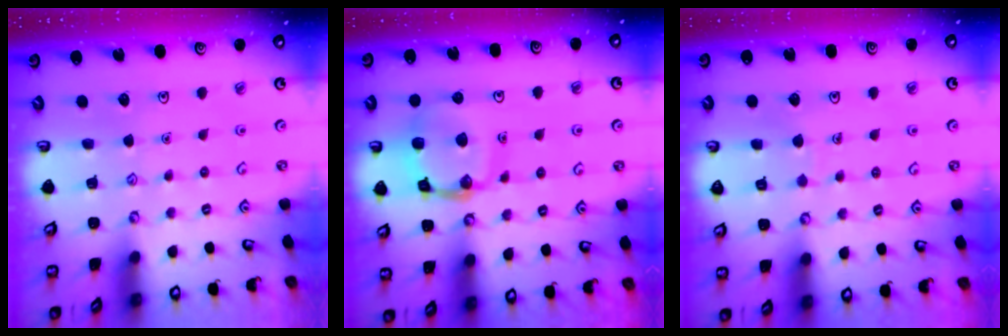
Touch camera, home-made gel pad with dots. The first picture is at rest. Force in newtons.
{"total": 13.5, "press": 13.5, "slide": 1.4}
{"total": 3.6, "press": 3.5, "slide": 0.3}